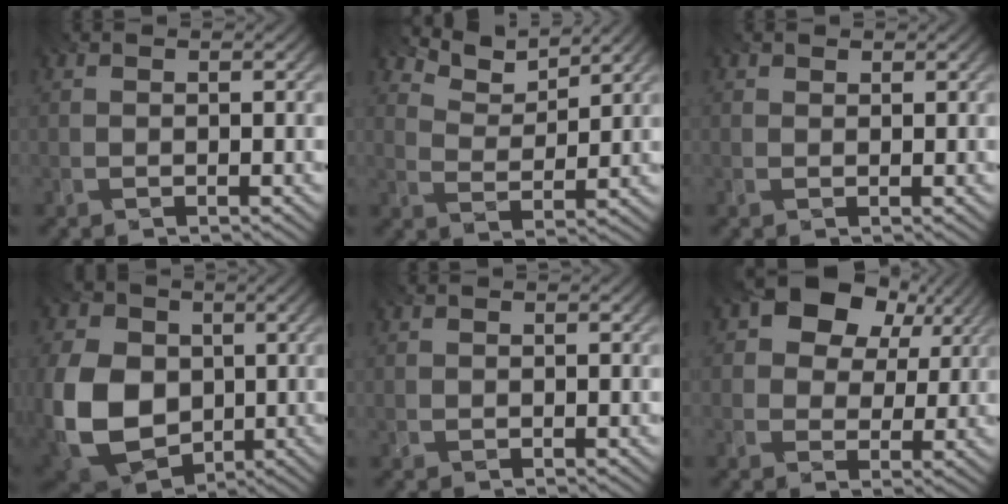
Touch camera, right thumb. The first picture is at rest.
{"total": 4.9, "force": [3.8, 1.8, 2.5], "torque": [-0.052, -0.001, 0.068]}
{"total": 0.8, "force": [0.6, 0.5, 0.3], "torque": [-0.003, -0.001, 0.013]}
{"total": 14.4, "force": [-1.2, 11.1, 9.1], "torque": [-0.244, -0.022, -0.035]}
{"total": 0.0}
{"total": 10.7, "force": [4.7, 7.8, 5.7], "torque": [-0.106, 0.016, 0.067]}